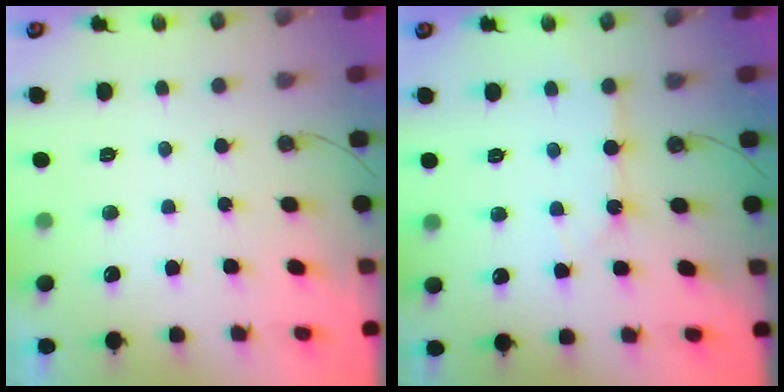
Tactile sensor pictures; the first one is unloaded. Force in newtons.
{"total": 5.9, "press": 5.9, "slide": 0.5}